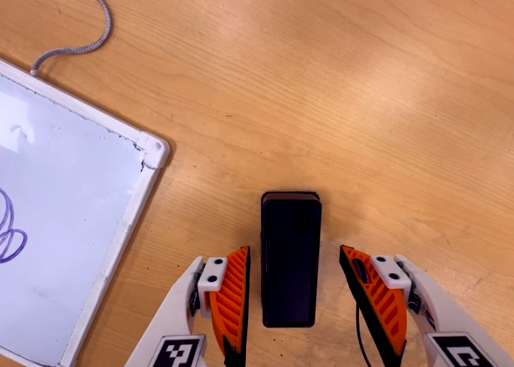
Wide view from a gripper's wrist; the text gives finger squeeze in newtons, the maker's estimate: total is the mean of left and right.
{"total": 0.0}